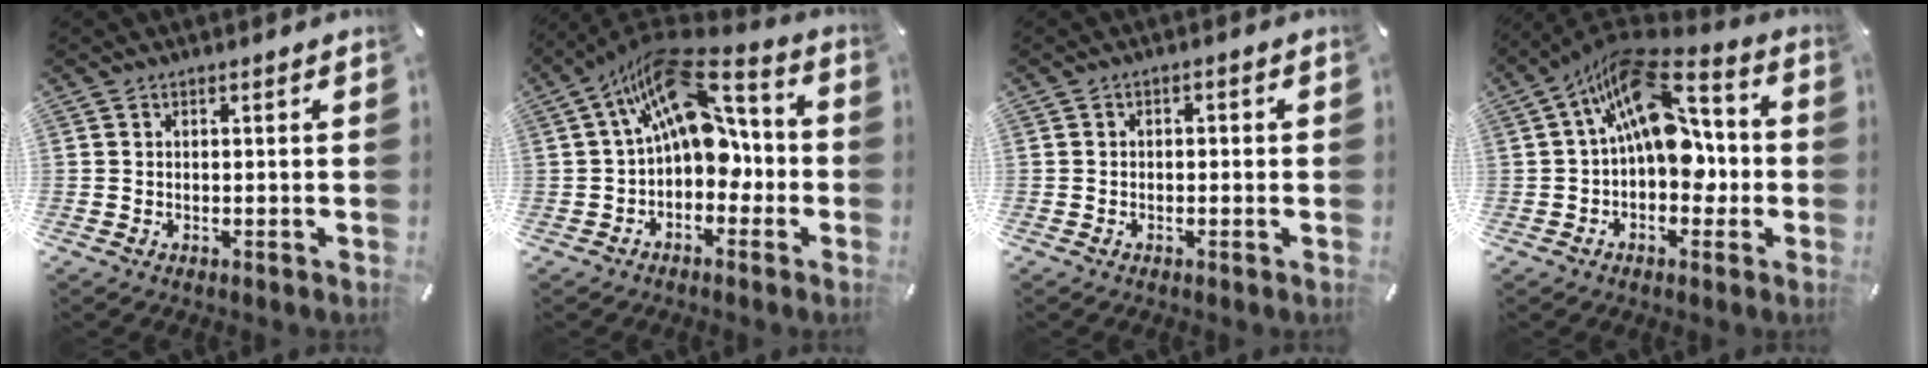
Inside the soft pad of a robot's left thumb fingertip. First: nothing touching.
{"total": 17.5, "force": [5.1, 10.1, 13.3], "torque": [-0.232, -0.024, 0.086]}
{"total": 1.1, "force": [-0.4, 0.7, 0.8], "torque": [-0.015, 0.004, -0.009]}
{"total": 19.1, "force": [4.0, 11.1, 15.0], "torque": [-0.242, -0.021, 0.064]}